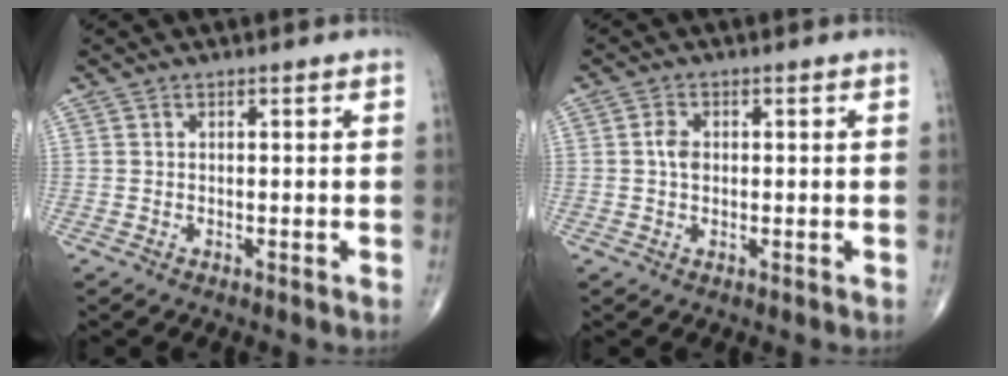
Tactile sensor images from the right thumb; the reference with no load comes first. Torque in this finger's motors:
{"motor_torque": [0.40, 0.68, 0.18, -0.13, 0.03]}